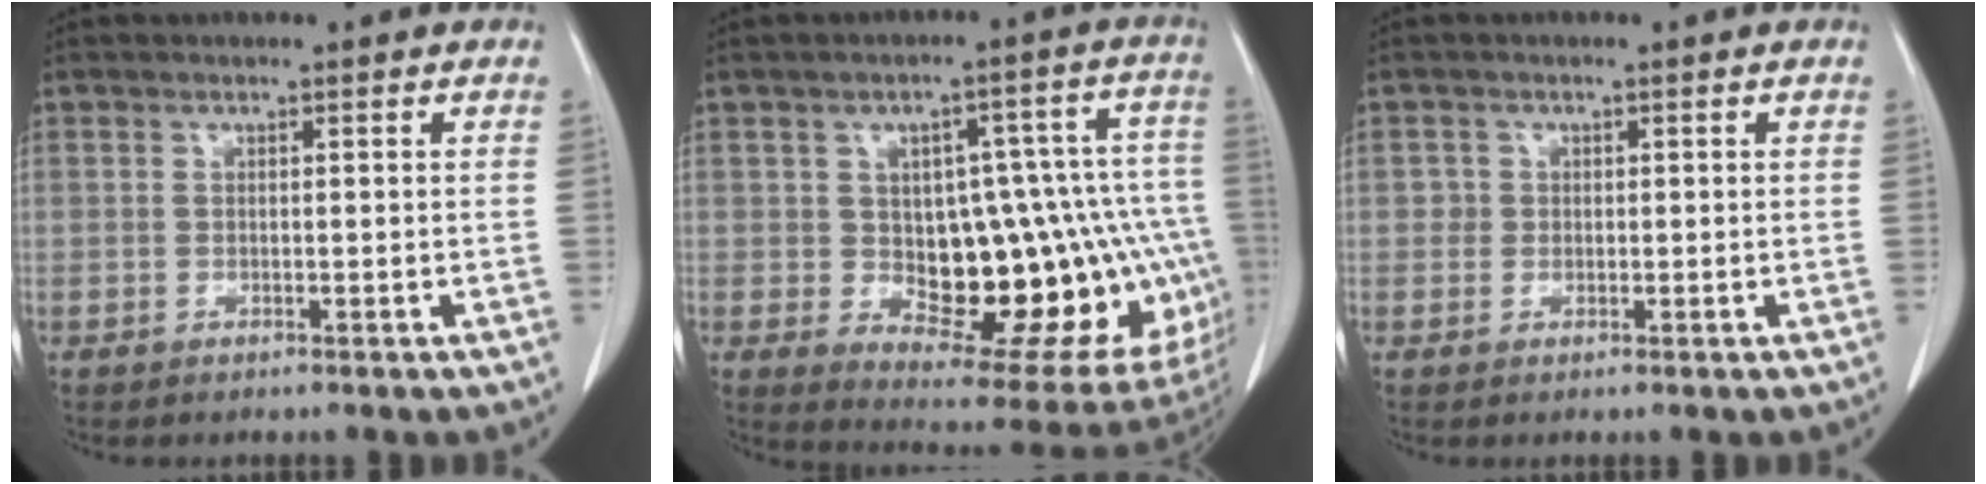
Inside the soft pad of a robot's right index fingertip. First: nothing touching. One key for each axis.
{"total": 23.5, "fx": -2.9, "fy": 9.8, "fz": 21.2, "tx": -0.183, "ty": 0.043, "tz": -0.003}
{"total": 1.3, "fx": 0.1, "fy": 1.3, "fz": 0.1, "tx": 0.008, "ty": 0.004, "tz": -0.002}